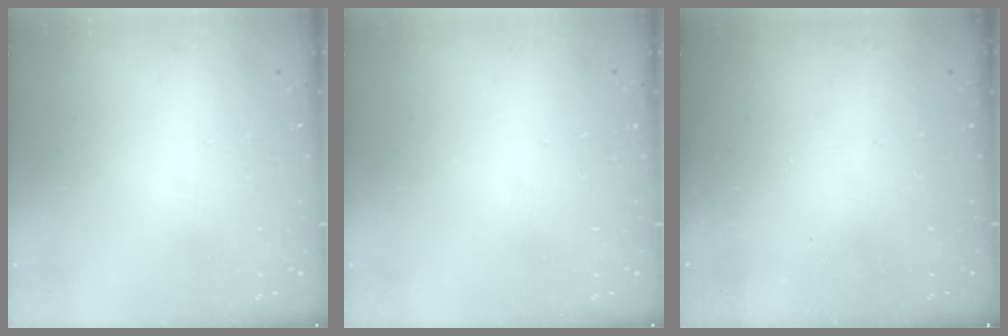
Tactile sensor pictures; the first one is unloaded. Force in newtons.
{"total": 0.0}
{"total": 2.3, "press": 2.2, "slide": 0.8}